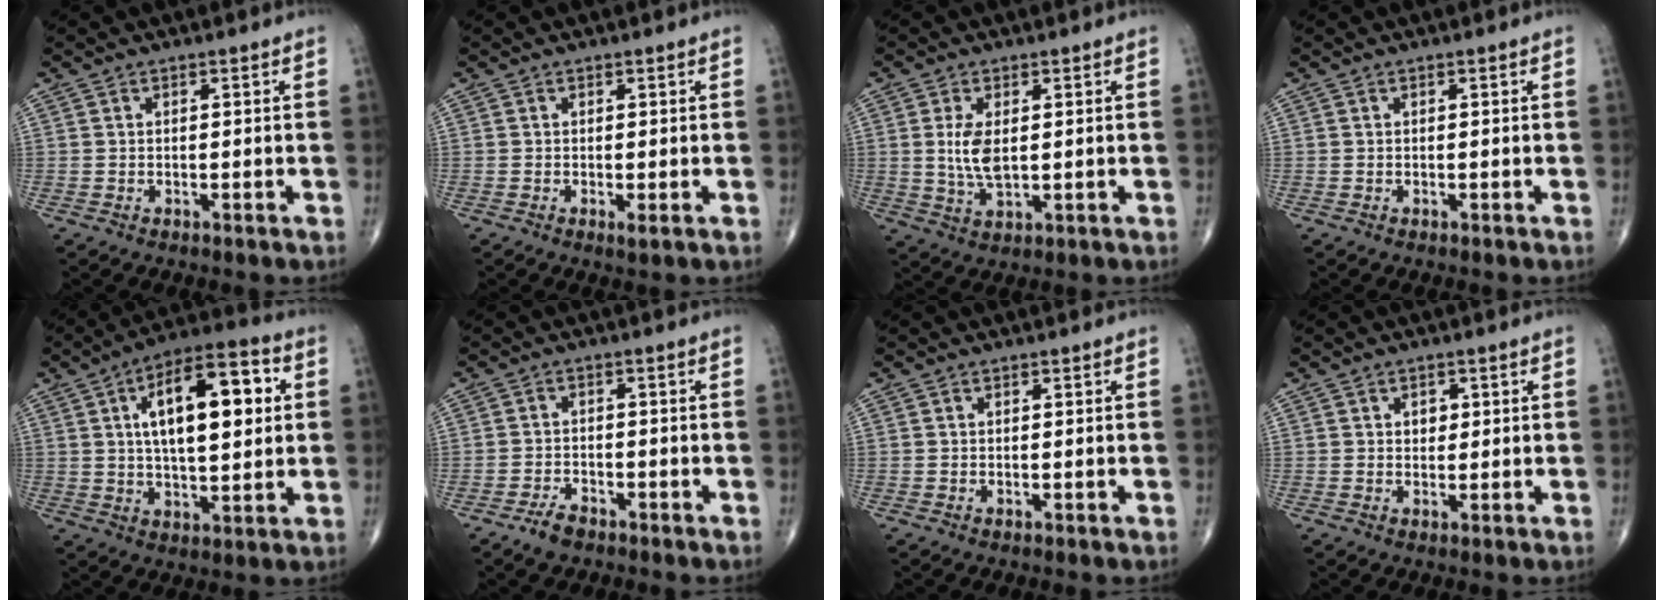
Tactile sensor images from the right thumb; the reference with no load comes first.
{"total": 1.0, "force": [-0.2, 0.1, 1.0], "torque": [-0.018, -0.005, -0.005]}
{"total": 6.0, "force": [0.8, 2.9, 5.2], "torque": [-0.105, -0.010, 0.020]}
{"total": 0.0}
{"total": 17.8, "force": [4.0, 7.6, 15.6], "torque": [-0.224, 0.011, 0.060]}
{"total": 3.2, "force": [-2.4, 1.5, 1.5], "torque": [-0.029, 0.010, -0.042]}
{"total": 0.0}
{"total": 1.9, "force": [0.5, 1.5, 1.1], "torque": [-0.006, -0.001, 0.007]}